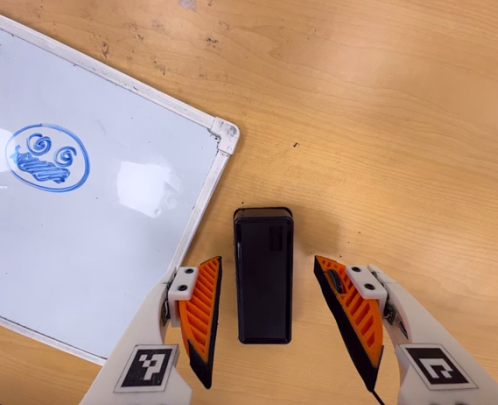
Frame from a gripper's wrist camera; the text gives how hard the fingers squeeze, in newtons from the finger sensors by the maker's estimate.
{"total": 0.0}